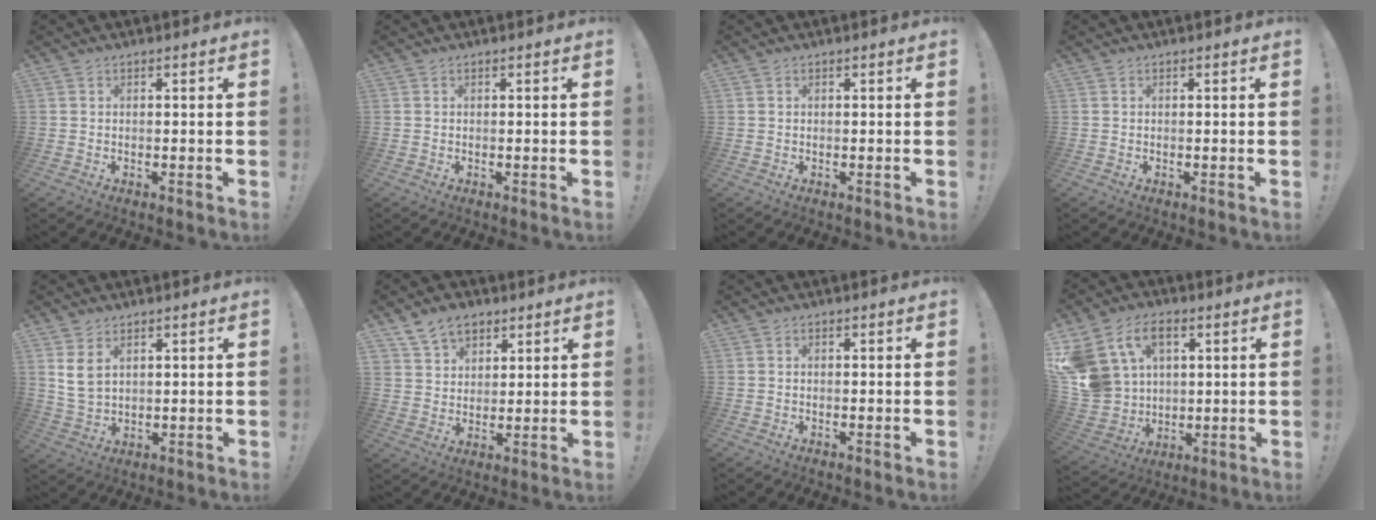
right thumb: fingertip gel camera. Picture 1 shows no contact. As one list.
[{"total": 0.0}, {"total": 0.0}, {"total": 0.0}, {"total": 6.0, "force": [2.9, 3.6, 3.8], "torque": [-0.069, -0.014, 0.057]}, {"total": 9.0, "force": [6.0, 6.1, 3.0], "torque": [-0.050, -0.031, 0.117]}, {"total": 0.0}, {"total": 17.0, "force": [7.3, 12.3, 9.2], "torque": [-0.198, -0.027, 0.145]}]